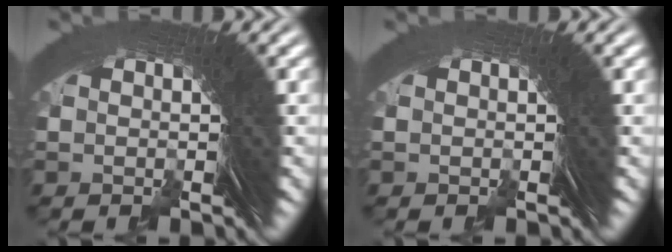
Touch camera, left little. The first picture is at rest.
{"total": 0.0}